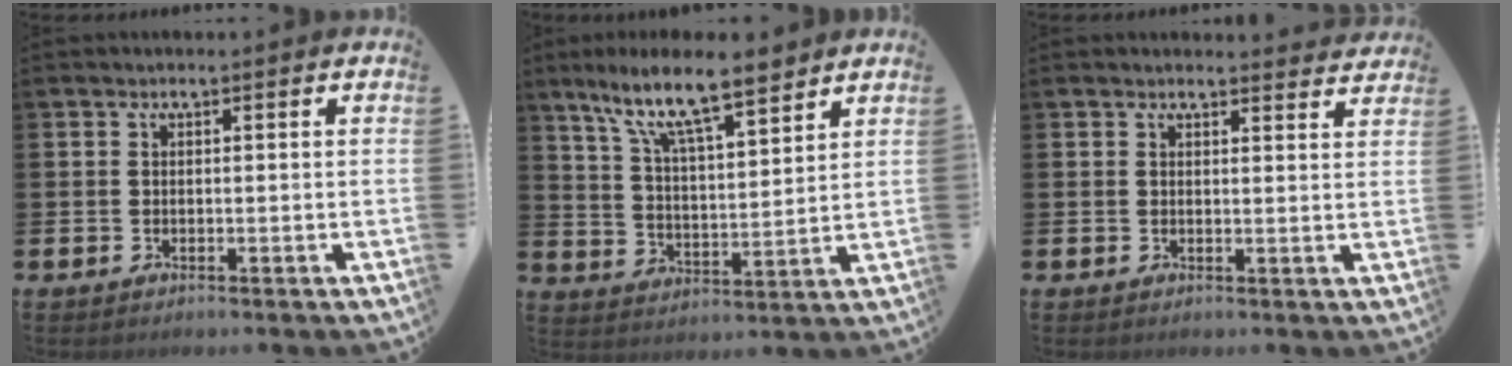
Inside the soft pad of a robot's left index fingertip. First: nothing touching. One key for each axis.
{"total": 10.4, "fx": 8.7, "fy": 1.7, "fz": 5.5, "tx": -0.129, "ty": -0.041, "tz": 0.150}
{"total": 2.2, "fx": 2.2, "fy": 0.3, "fz": -0.1, "tx": 0.010, "ty": -0.016, "tz": 0.037}